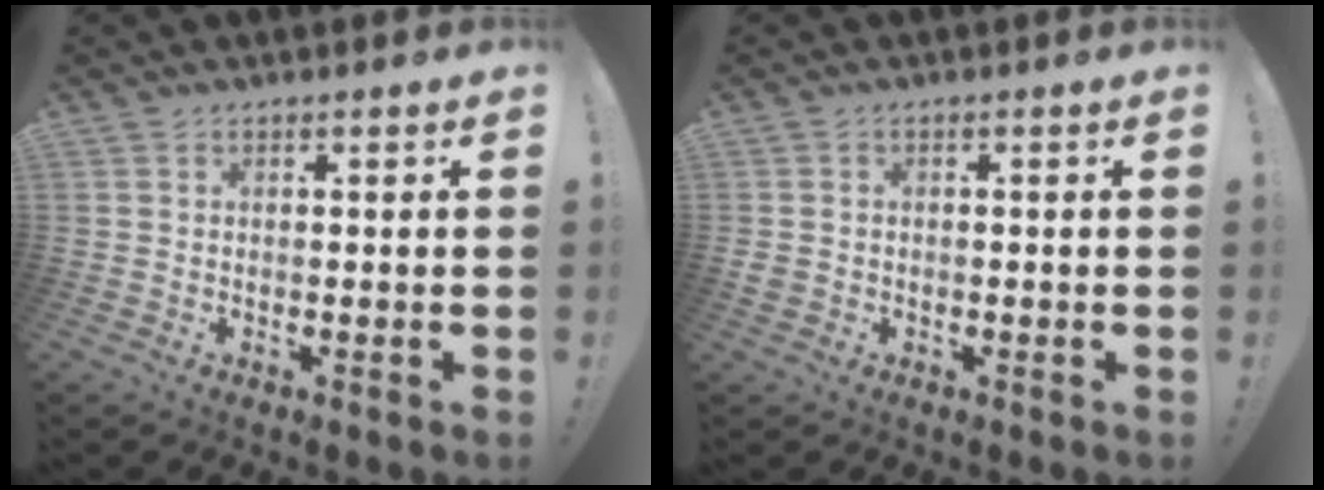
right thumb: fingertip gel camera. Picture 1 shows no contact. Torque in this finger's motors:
{"motor_torque": [0.46, 0.26, 0.05, -0.18, 0.00]}